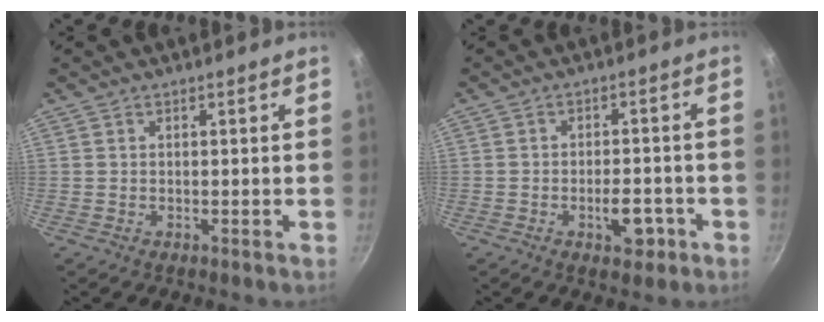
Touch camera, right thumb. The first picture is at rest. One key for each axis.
{"total": 5.2, "fx": -2.4, "fy": 2.8, "fz": 3.7, "tx": -0.037, "ty": 0.017, "tz": -0.032}